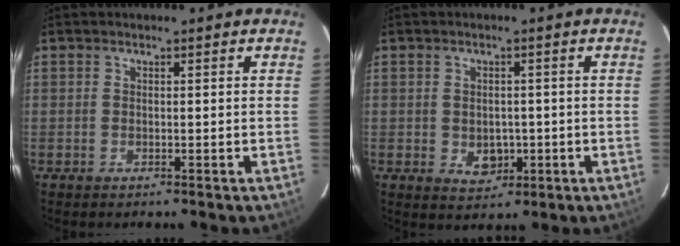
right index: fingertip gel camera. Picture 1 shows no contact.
{"total": 4.5, "force": [-0.9, 3.6, 2.5], "torque": [-0.045, -0.002, -0.002]}